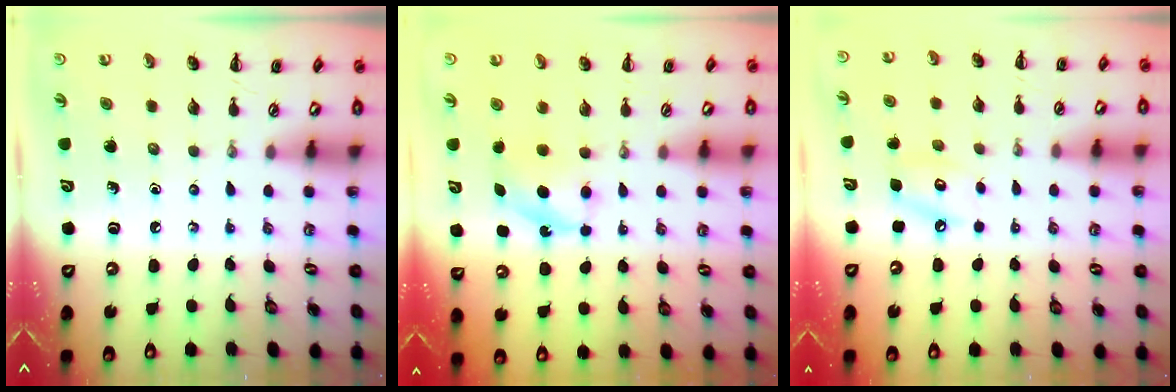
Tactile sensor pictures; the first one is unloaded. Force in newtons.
{"total": 5.6, "press": 5.4, "slide": 1.5}
{"total": 6.2, "press": 6.2, "slide": 0.8}